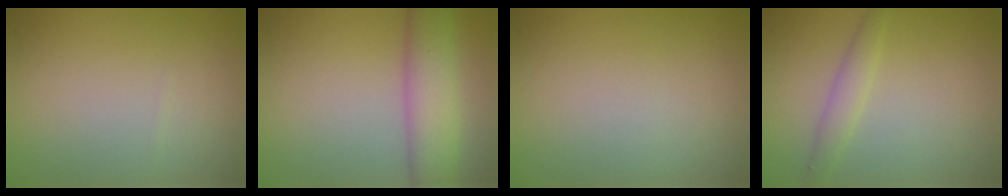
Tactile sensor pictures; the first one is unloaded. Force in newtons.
{"total": 5.8, "press": 5.8, "slide": 0.2}
{"total": 0.0}
{"total": 1.6, "press": 1.6, "slide": 0.0}